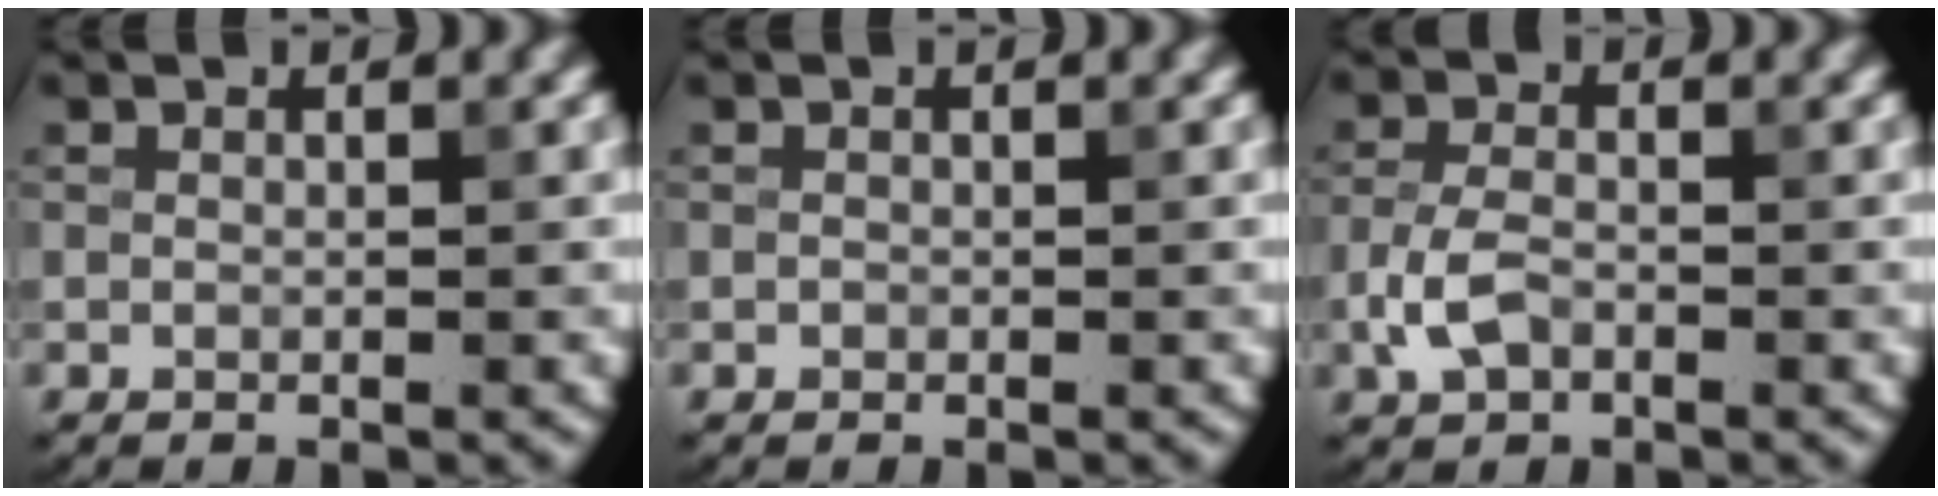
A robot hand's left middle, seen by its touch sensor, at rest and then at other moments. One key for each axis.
{"total": 0.0}
{"total": 2.7, "fx": -1.2, "fy": 1.6, "fz": 1.9, "tx": -0.041, "ty": 0.004, "tz": -0.030}